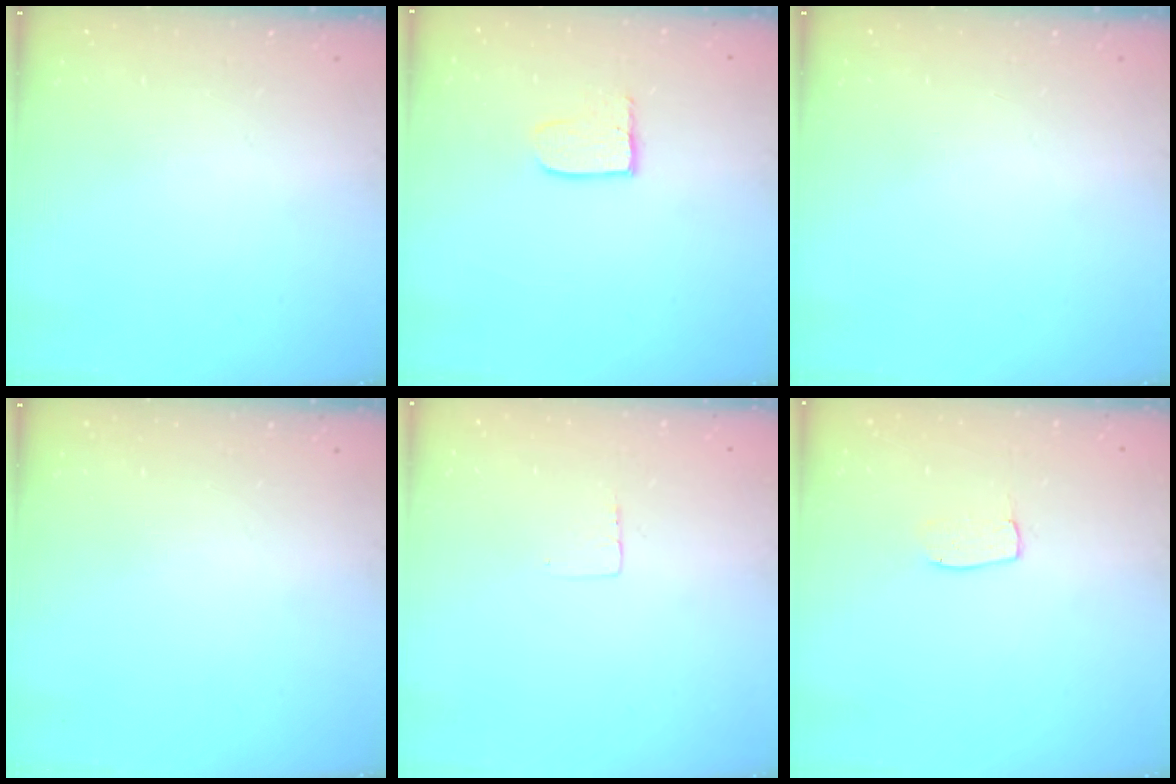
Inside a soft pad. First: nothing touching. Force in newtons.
{"total": 5.5, "press": 5.5, "slide": 0.4}
{"total": 0.0}
{"total": 0.0}
{"total": 3.0, "press": 3.0, "slide": 0.2}
{"total": 4.5, "press": 4.5, "slide": 0.3}